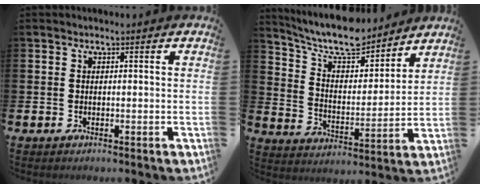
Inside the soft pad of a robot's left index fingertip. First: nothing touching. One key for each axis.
{"total": 9.5, "fx": 8.7, "fy": 2.5, "fz": 3.0, "tx": -0.088, "ty": -0.058, "tz": 0.153}